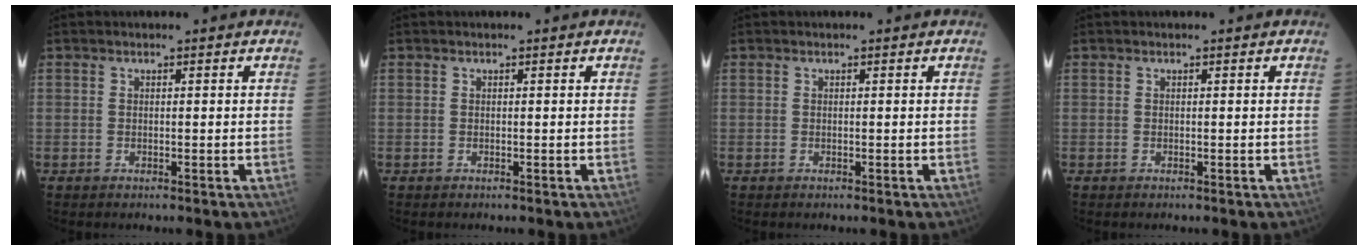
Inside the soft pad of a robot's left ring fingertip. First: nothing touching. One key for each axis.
{"total": 0.0}
{"total": 0.0}
{"total": 0.0}